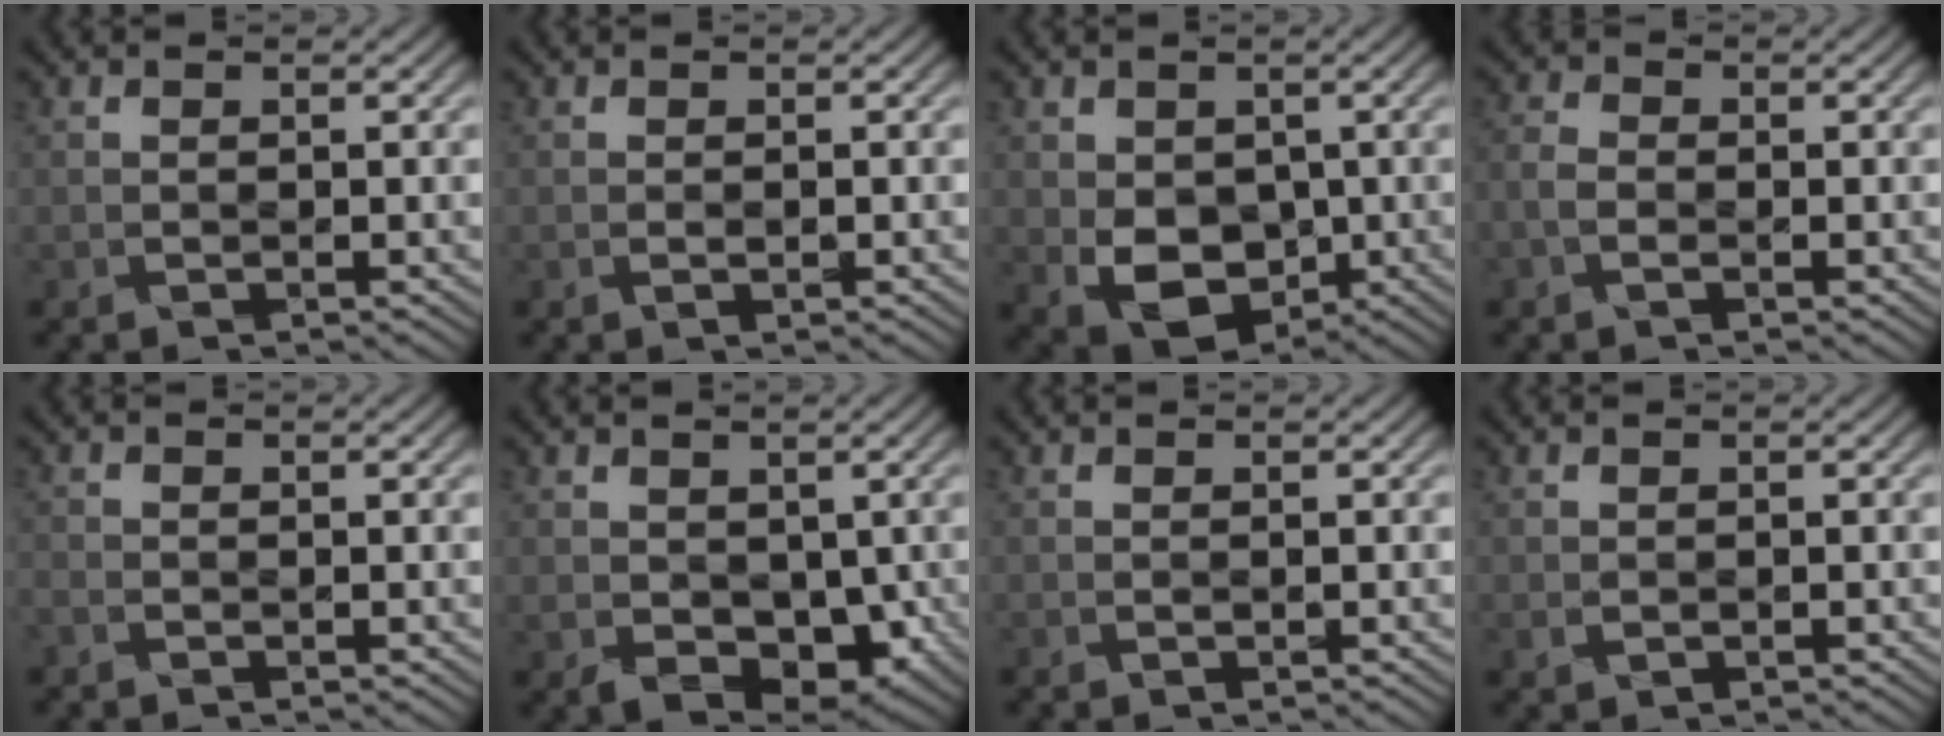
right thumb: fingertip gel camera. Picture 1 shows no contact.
{"total": 0.5, "force": [-0.1, 0.0, 0.5], "torque": [-0.011, 0.000, 0.003]}
{"total": 7.4, "force": [-1.0, 5.6, 4.7], "torque": [-0.109, -0.019, -0.008]}
{"total": 2.1, "force": [-1.2, 0.9, 1.5], "torque": [-0.055, 0.003, -0.017]}
{"total": 1.4, "force": [-1.0, 0.8, 0.5], "torque": [-0.026, 0.001, -0.015]}
{"total": 6.3, "force": [-0.5, 4.8, 4.0], "torque": [-0.085, -0.026, 0.000]}
{"total": 0.0}
{"total": 0.8, "force": [-0.1, 0.7, 0.3], "torque": [-0.020, 0.002, 0.001]}